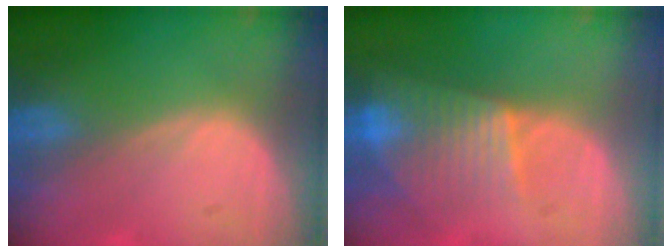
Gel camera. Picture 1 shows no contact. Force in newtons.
{"total": 7.8, "press": 7.1, "slide": 3.2}